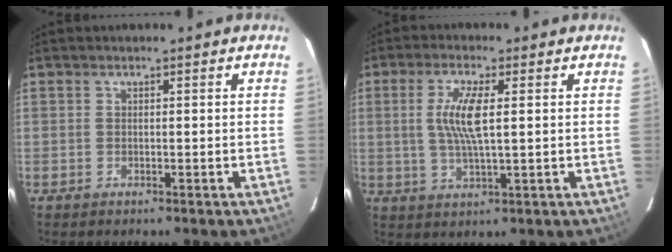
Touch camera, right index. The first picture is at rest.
{"total": 7.4, "force": [1.1, 1.4, 7.1], "torque": [-0.141, 0.000, 0.020]}